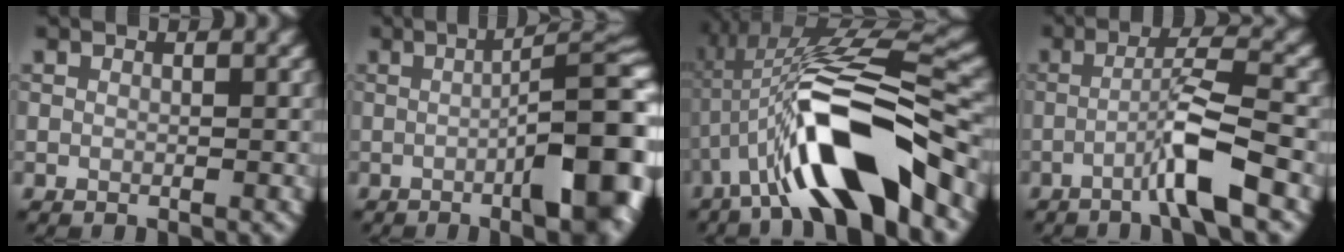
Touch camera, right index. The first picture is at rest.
{"total": 12.8, "force": [-2.4, 3.5, 12.0], "torque": [-0.115, 0.003, -0.036]}
{"total": 12.5, "force": [-4.4, 3.3, 11.2], "torque": [-0.193, 0.019, -0.083]}
{"total": 4.8, "force": [-2.0, 0.3, 4.4], "torque": [-0.073, 0.018, -0.051]}